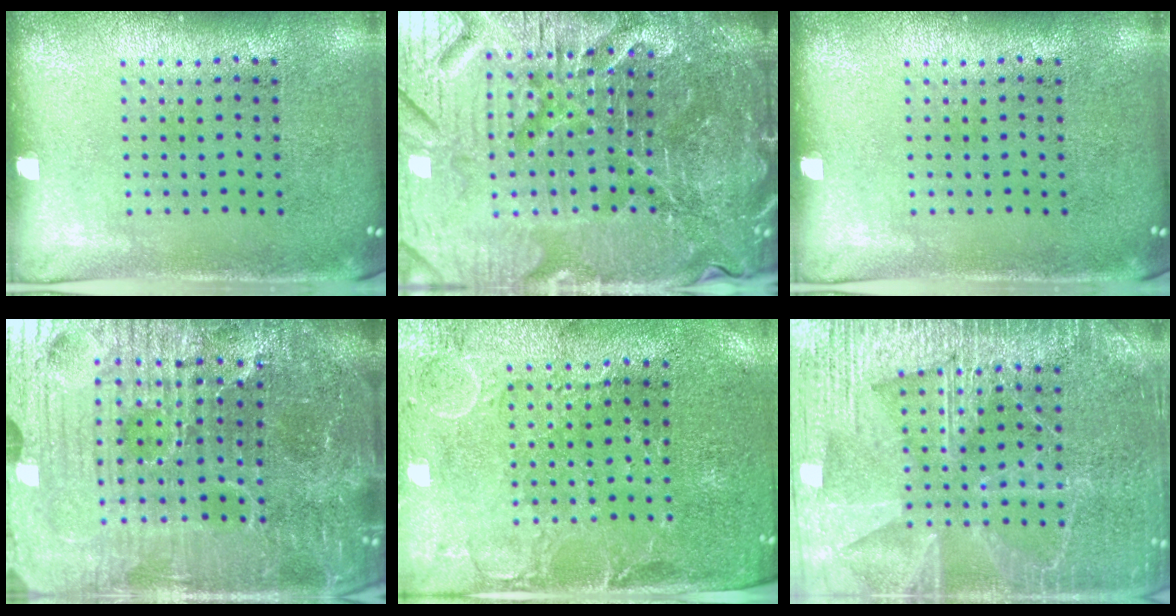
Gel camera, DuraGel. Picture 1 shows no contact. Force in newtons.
{"total": 7.2, "press": 6.4, "slide": 3.2}
{"total": 0.0}
{"total": 6.6, "press": 6.1, "slide": 2.7}
{"total": 0.6, "press": 0.3, "slide": 0.5}
{"total": 6.5, "press": 6.4, "slide": 0.9}